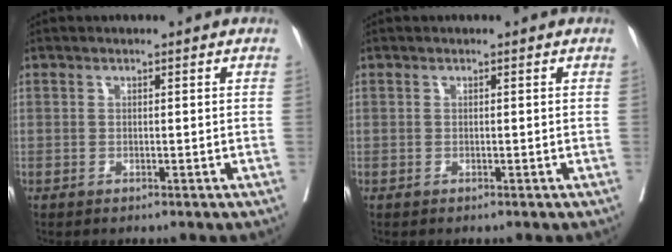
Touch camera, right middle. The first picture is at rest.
{"total": 0.0}